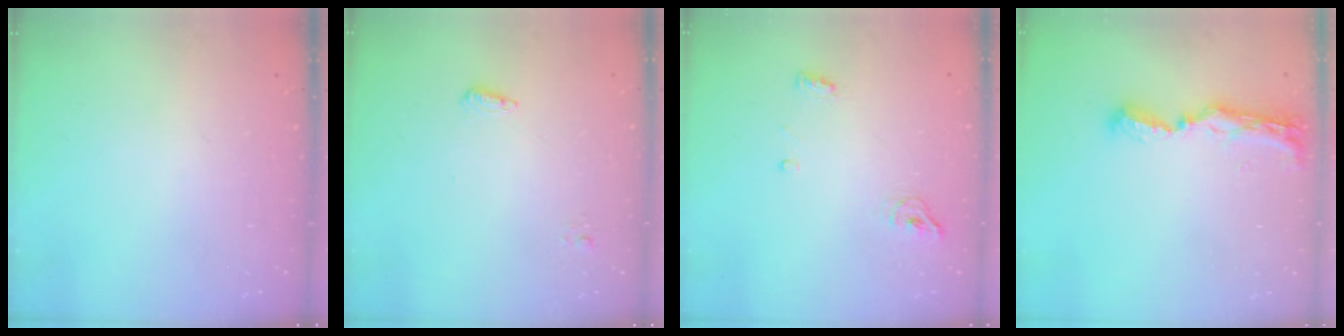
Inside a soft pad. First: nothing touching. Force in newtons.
{"total": 5.2, "press": 5.1, "slide": 1.0}
{"total": 5.4, "press": 5.3, "slide": 1.1}
{"total": 8.7, "press": 8.7, "slide": 0.3}